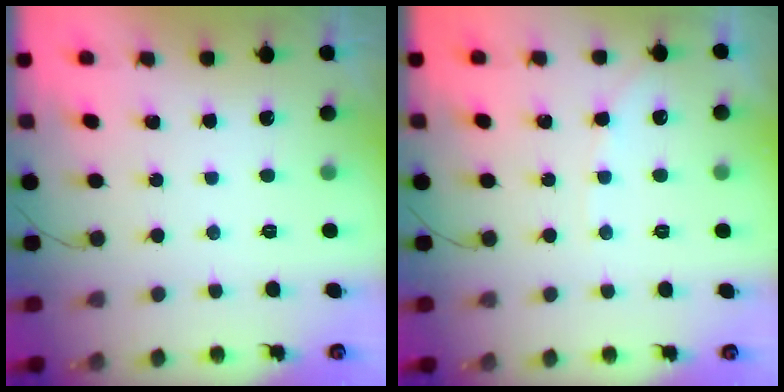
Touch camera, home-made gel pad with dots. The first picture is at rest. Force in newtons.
{"total": 4.0, "press": 3.9, "slide": 0.6}